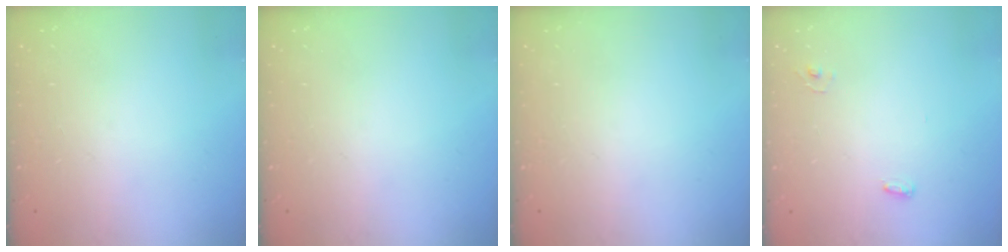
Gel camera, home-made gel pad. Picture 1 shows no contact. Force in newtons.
{"total": 0.0}
{"total": 0.0}
{"total": 4.4, "press": 3.9, "slide": 2.1}